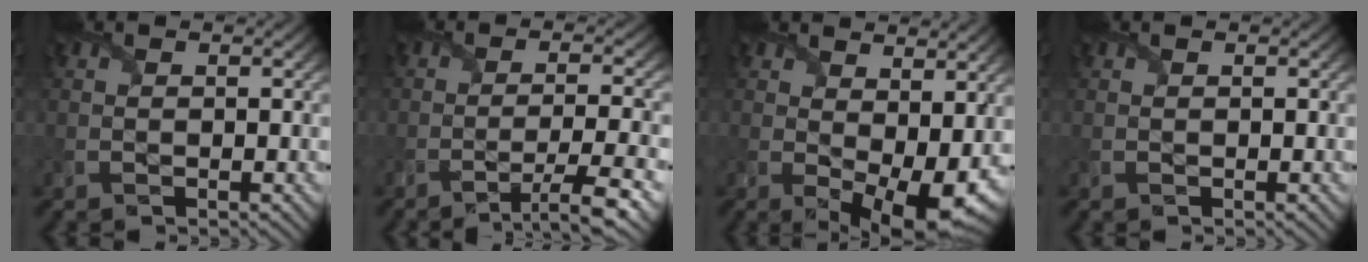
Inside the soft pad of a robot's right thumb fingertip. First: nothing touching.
{"total": 5.9, "force": [-3.3, 1.0, 4.8], "torque": [-0.081, -0.003, -0.059]}
{"total": 9.4, "force": [0.7, 5.3, 7.7], "torque": [-0.125, -0.031, 0.037]}
{"total": 0.0}